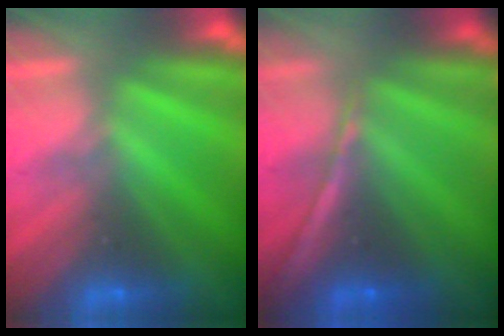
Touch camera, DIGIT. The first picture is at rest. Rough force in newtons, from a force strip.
{"total": 1.3}